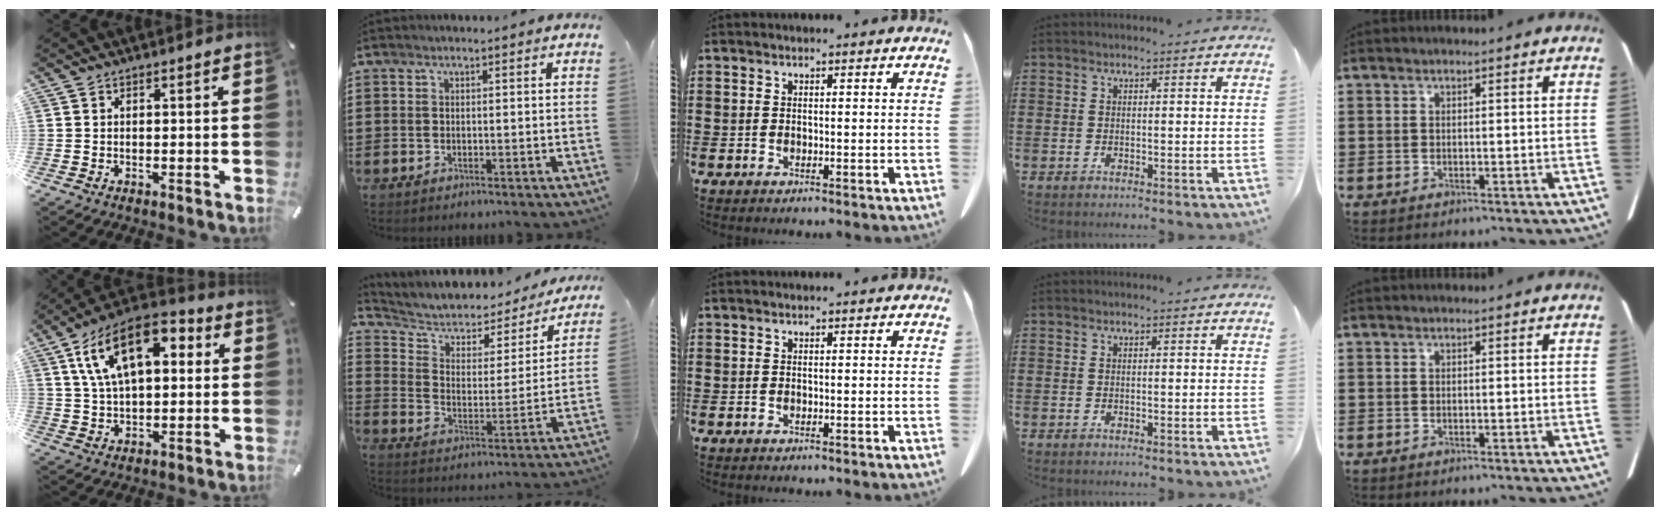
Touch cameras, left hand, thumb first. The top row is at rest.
{"thumb": {"total": 16.5, "force": [6.4, 9.0, 12.3], "torque": [-0.245, -0.009, 0.109]}, "index": {"total": 5.1, "force": [4.1, 2.6, 1.4], "torque": [-0.057, -0.033, 0.066]}}